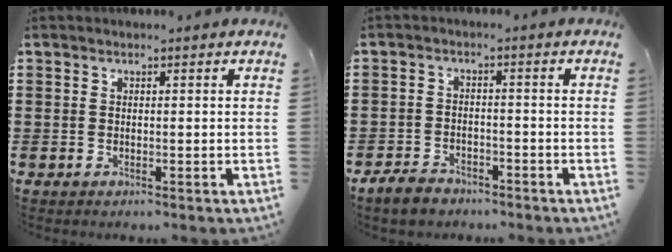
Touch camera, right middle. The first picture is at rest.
{"total": 3.0, "force": [-2.7, 1.0, 0.7], "torque": [-0.025, 0.003, -0.057]}